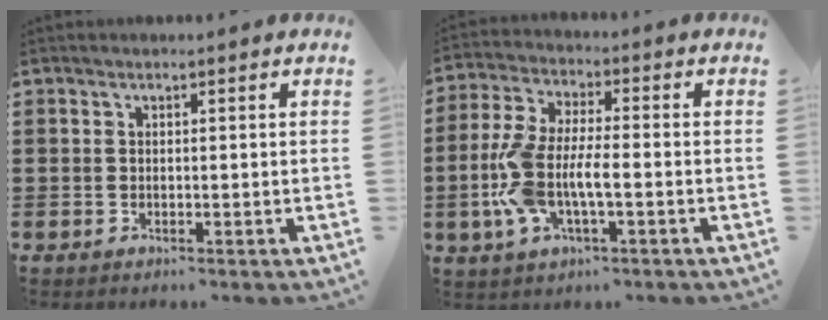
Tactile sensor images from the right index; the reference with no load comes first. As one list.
[{"total": 8.1, "force": [-2.1, 3.2, 7.1], "torque": [-0.185, -0.017, -0.051]}]